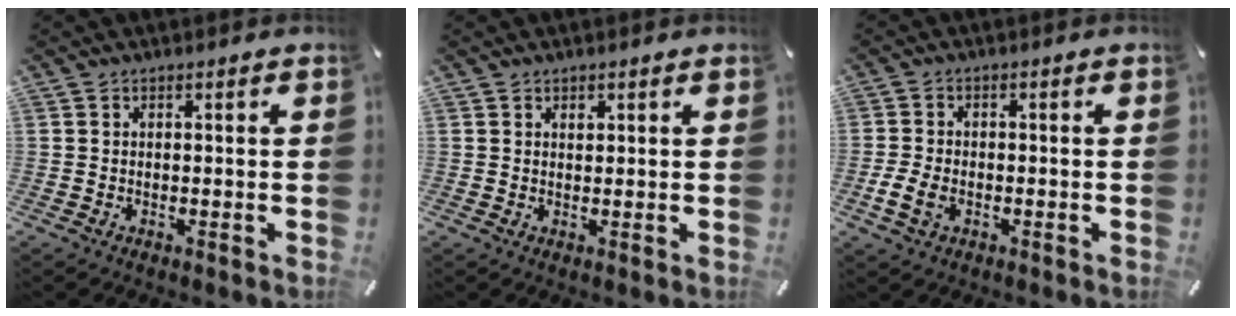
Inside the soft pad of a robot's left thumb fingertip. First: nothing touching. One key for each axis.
{"total": 0.8, "fx": 0.5, "fy": 0.6, "fz": 0.3, "tx": 0.002, "ty": -0.004, "tz": 0.008}
{"total": 4.8, "fx": -1.8, "fy": 3.2, "fz": 3.2, "tx": -0.070, "ty": 0.004, "tz": -0.033}